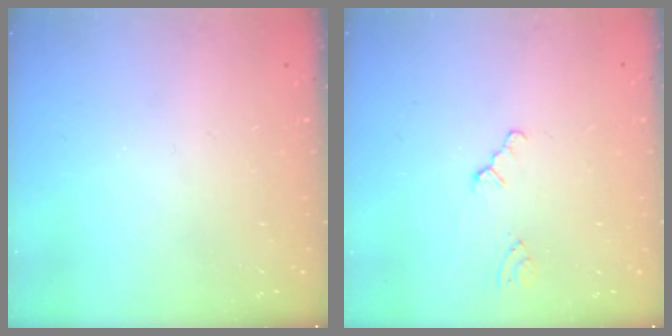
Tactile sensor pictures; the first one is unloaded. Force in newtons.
{"total": 0.0}